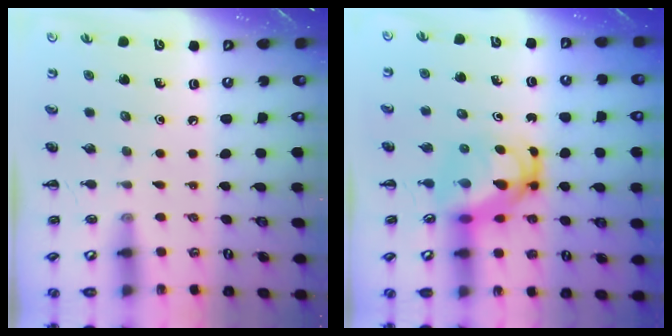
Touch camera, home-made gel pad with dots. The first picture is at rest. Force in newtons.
{"total": 5.9, "press": 5.8, "slide": 1.4}